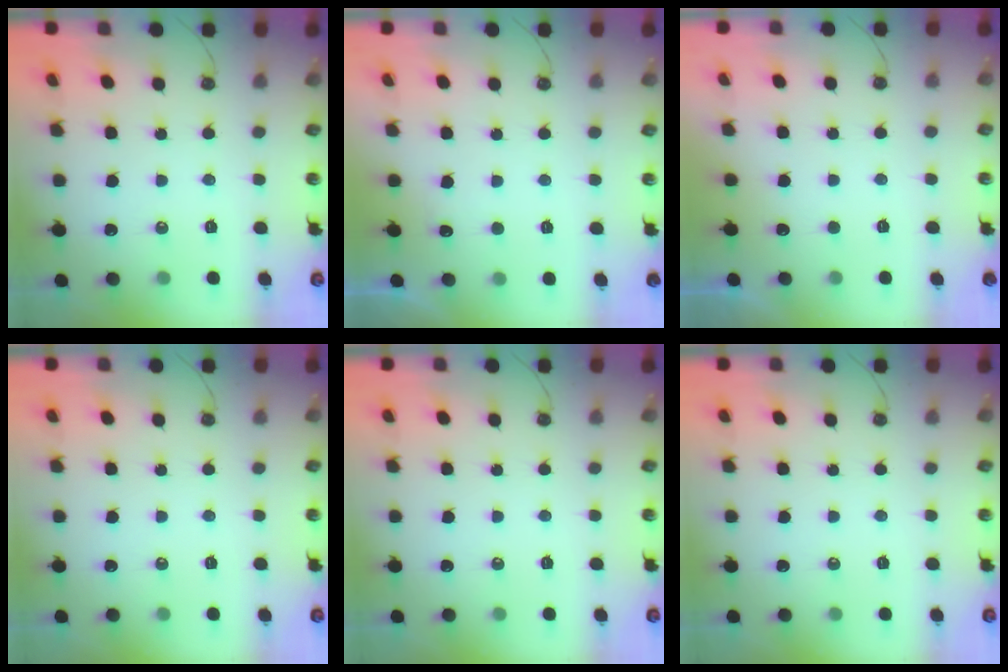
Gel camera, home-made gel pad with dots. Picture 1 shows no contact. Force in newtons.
{"total": 2.6, "press": 2.4, "slide": 1.0}
{"total": 0.8, "press": 0.5, "slide": 0.6}
{"total": 0.0}
{"total": 0.0}
{"total": 0.0}